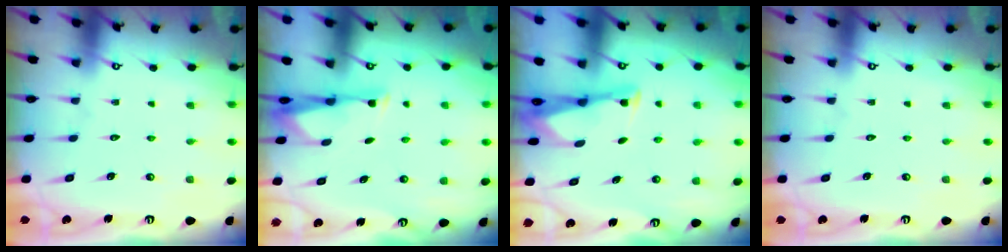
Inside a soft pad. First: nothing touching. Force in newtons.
{"total": 2.9, "press": 2.9, "slide": 0.6}
{"total": 2.6, "press": 2.6, "slide": 0.1}
{"total": 0.0}